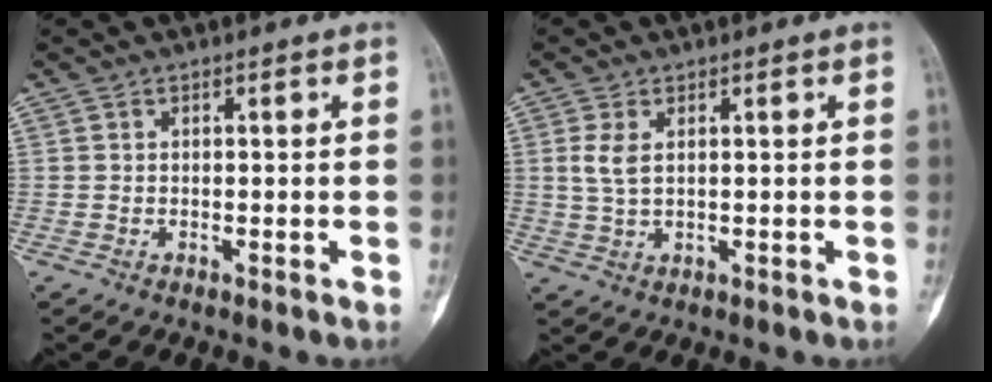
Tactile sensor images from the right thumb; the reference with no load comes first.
{"total": 3.7, "force": [1.0, 1.9, 3.0], "torque": [-0.070, -0.002, 0.028]}